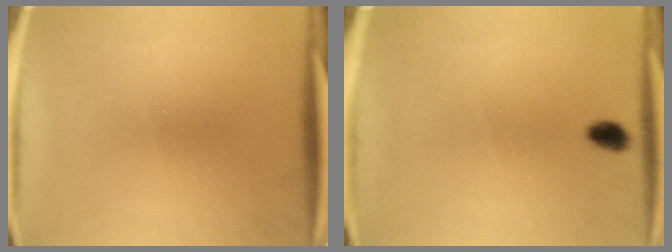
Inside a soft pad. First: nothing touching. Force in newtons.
{"total": 2.1}